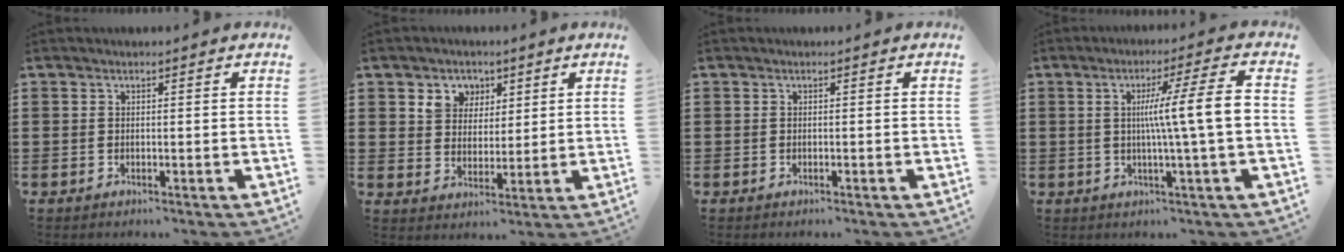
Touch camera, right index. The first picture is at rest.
{"total": 5.0, "force": [2.9, 4.0, 1.1], "torque": [-0.035, 0.010, 0.052]}
{"total": 0.0}
{"total": 9.3, "force": [0.4, -0.1, 9.3], "torque": [-0.159, -0.005, -0.003]}